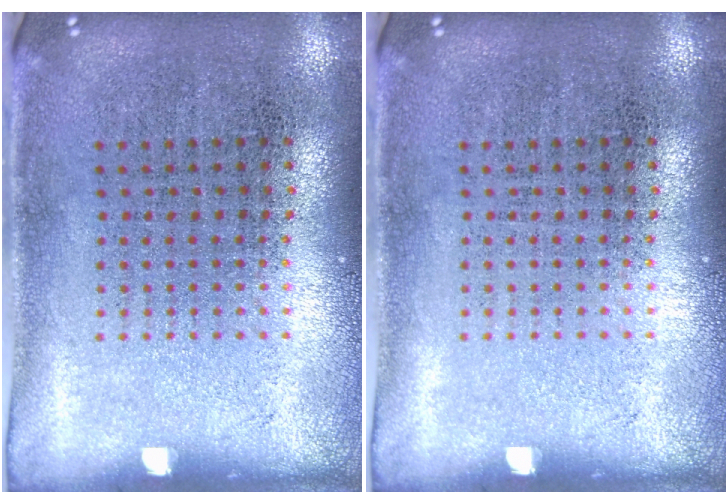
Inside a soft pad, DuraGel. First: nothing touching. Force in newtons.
{"total": 0.0}